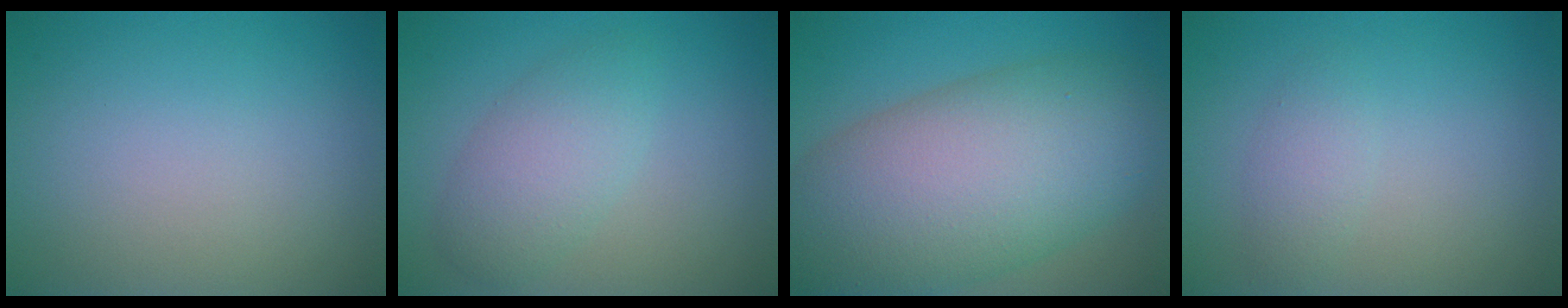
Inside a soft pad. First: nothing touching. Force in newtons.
{"total": 3.6, "press": 3.6, "slide": 0.2}
{"total": 12.7, "press": 12.7, "slide": 0.8}
{"total": 1.6, "press": 1.6, "slide": 0.0}